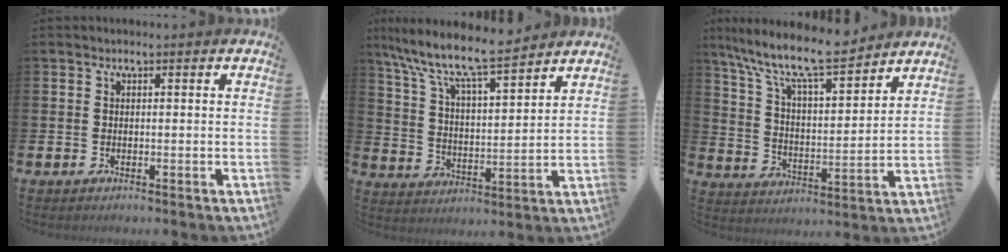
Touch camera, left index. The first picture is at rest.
{"total": 9.3, "force": [8.4, 1.3, 3.8], "torque": [-0.107, -0.058, 0.143]}
{"total": 10.9, "force": [9.7, 1.8, 4.6], "torque": [-0.116, -0.065, 0.166]}